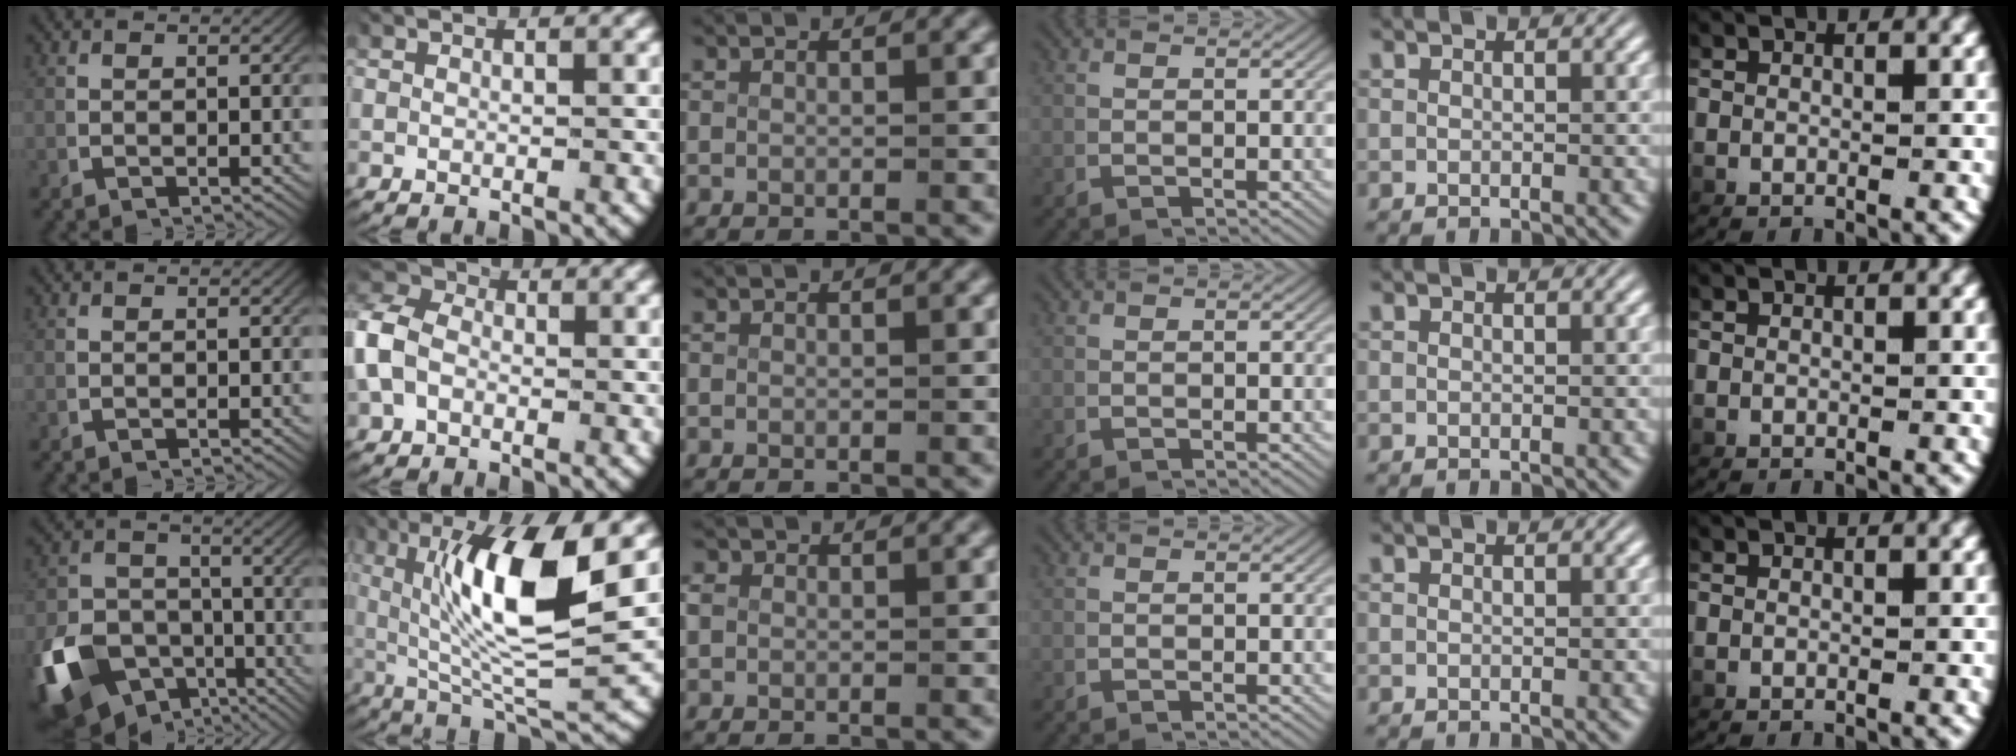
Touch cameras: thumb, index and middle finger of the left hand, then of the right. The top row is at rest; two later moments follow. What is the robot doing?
{"motion": "lift_and_place", "object": "scissors"}